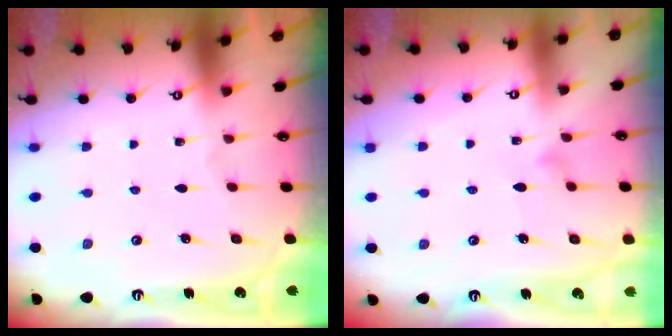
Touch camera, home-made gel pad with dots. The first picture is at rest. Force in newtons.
{"total": 5.9, "press": 5.9, "slide": 0.3}